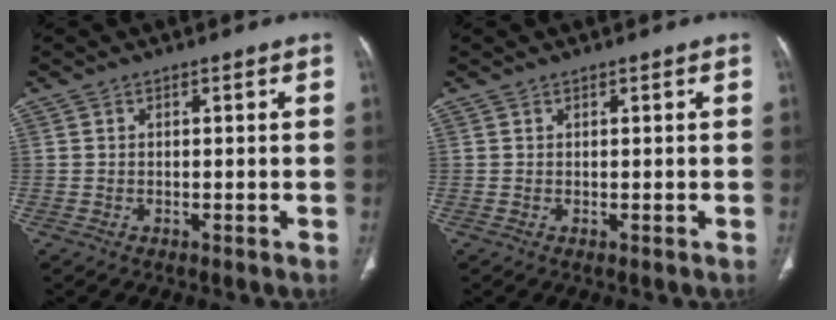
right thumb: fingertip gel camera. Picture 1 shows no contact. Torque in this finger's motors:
{"motor_torque": [-0.45, -0.02, 0.11, 0.45, 0.04]}